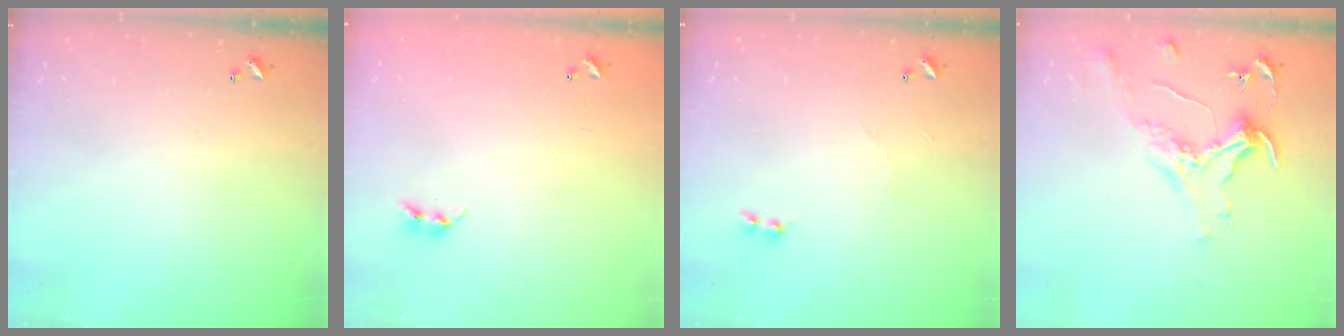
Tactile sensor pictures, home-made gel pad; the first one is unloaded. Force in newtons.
{"total": 7.6, "press": 7.6, "slide": 0.5}
{"total": 5.4, "press": 5.4, "slide": 0.3}
{"total": 1.5, "press": 1.3, "slide": 0.7}